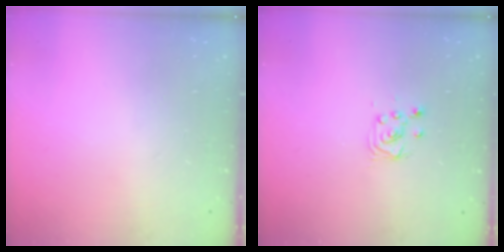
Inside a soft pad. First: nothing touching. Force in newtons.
{"total": 4.6, "press": 4.6, "slide": 0.5}